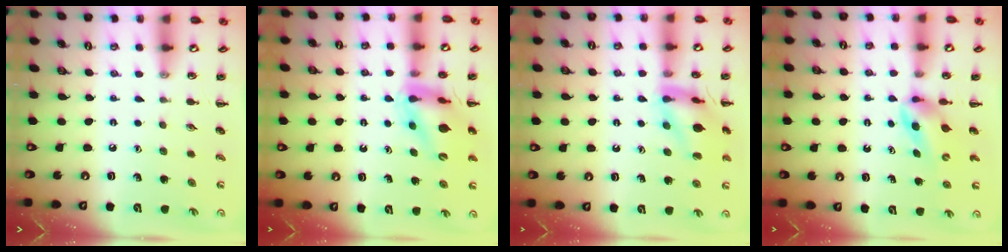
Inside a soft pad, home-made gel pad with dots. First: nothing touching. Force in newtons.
{"total": 11.9, "press": 11.5, "slide": 3.3}
{"total": 13.2, "press": 13.2, "slide": 0.7}
{"total": 3.1, "press": 3.0, "slide": 1.0}